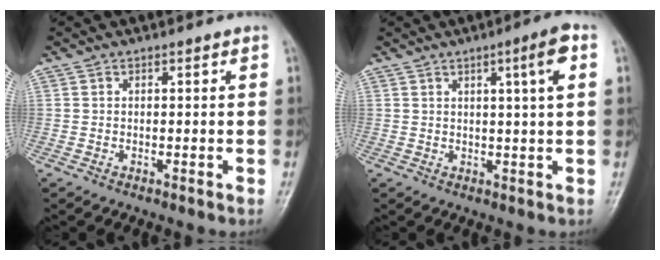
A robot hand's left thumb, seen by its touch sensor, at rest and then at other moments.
{"total": 5.6, "force": [1.9, 0.0, 5.3], "torque": [-0.082, -0.001, 0.029]}